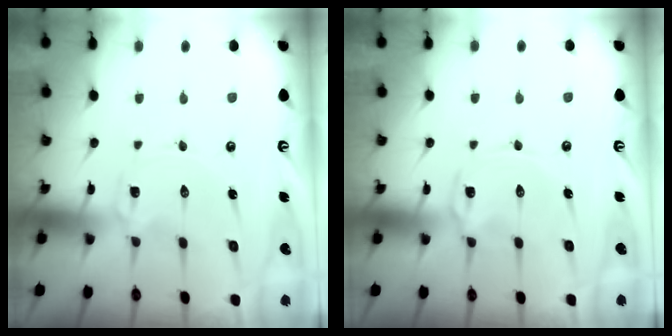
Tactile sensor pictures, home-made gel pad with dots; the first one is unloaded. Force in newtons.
{"total": 1.3, "press": 1.3, "slide": 0.2}